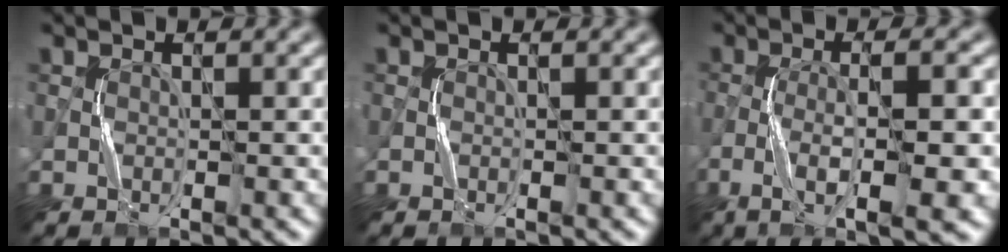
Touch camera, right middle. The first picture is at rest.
{"total": 0.0}
{"total": 6.2, "force": [-2.2, 1.2, 5.7], "torque": [-0.102, -0.001, -0.042]}